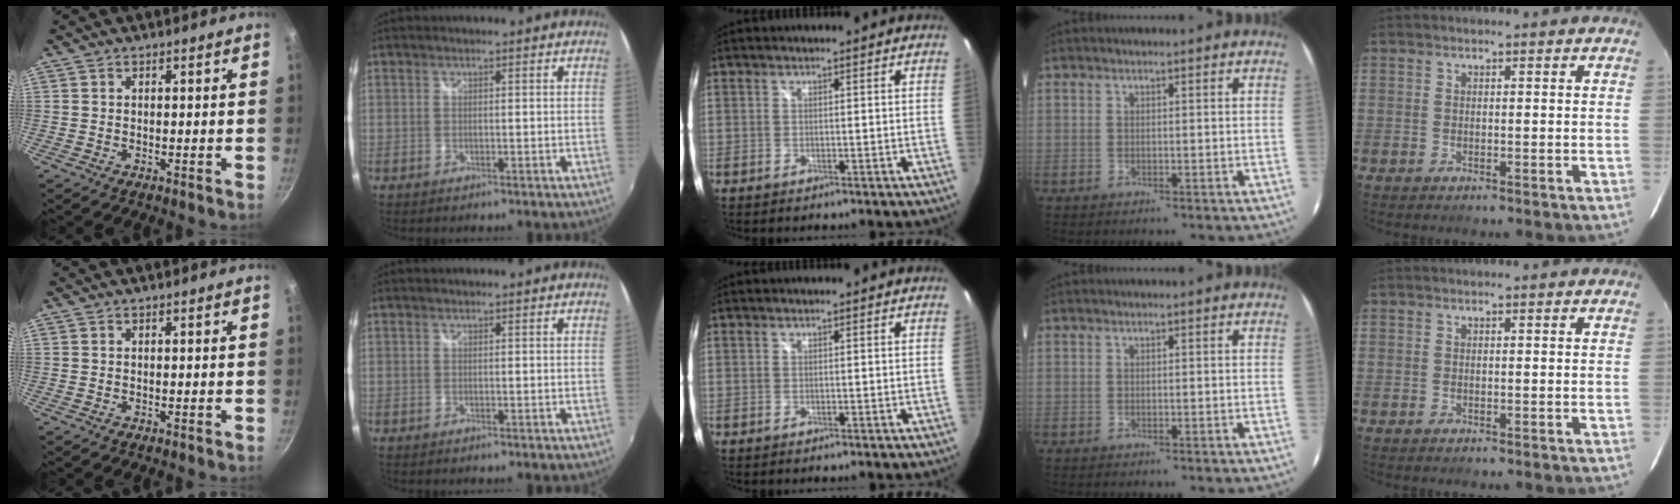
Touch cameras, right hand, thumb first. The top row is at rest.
{}